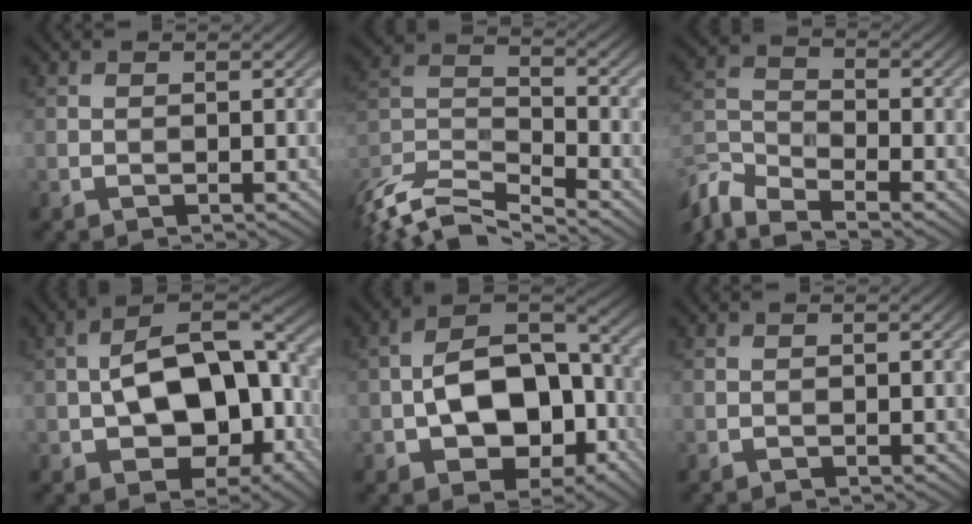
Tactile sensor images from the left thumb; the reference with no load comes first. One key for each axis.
{"total": 10.4, "fx": -8.6, "fy": 2.5, "fz": 5.3, "tx": -0.119, "ty": -0.013, "tz": -0.174}
{"total": 8.3, "fx": -6.9, "fy": 2.3, "fz": 4.0, "tx": -0.092, "ty": -0.016, "tz": -0.152}
{"total": 15.3, "fx": -1.8, "fy": 9.2, "fz": 12.1, "tx": -0.195, "ty": 0.003, "tz": -0.028}
{"total": 13.3, "fx": -3.1, "fy": 8.4, "fz": 9.8, "tx": -0.158, "ty": 0.001, "tz": -0.057}
{"total": 0.0}